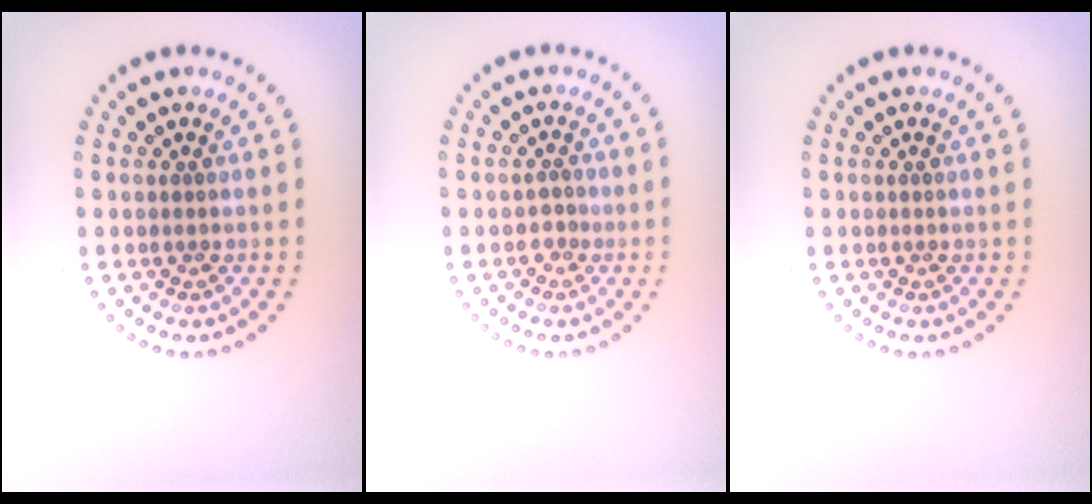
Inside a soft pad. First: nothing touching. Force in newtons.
{"total": 1.0, "press": 0.8, "slide": 0.6}
{"total": 0.0}